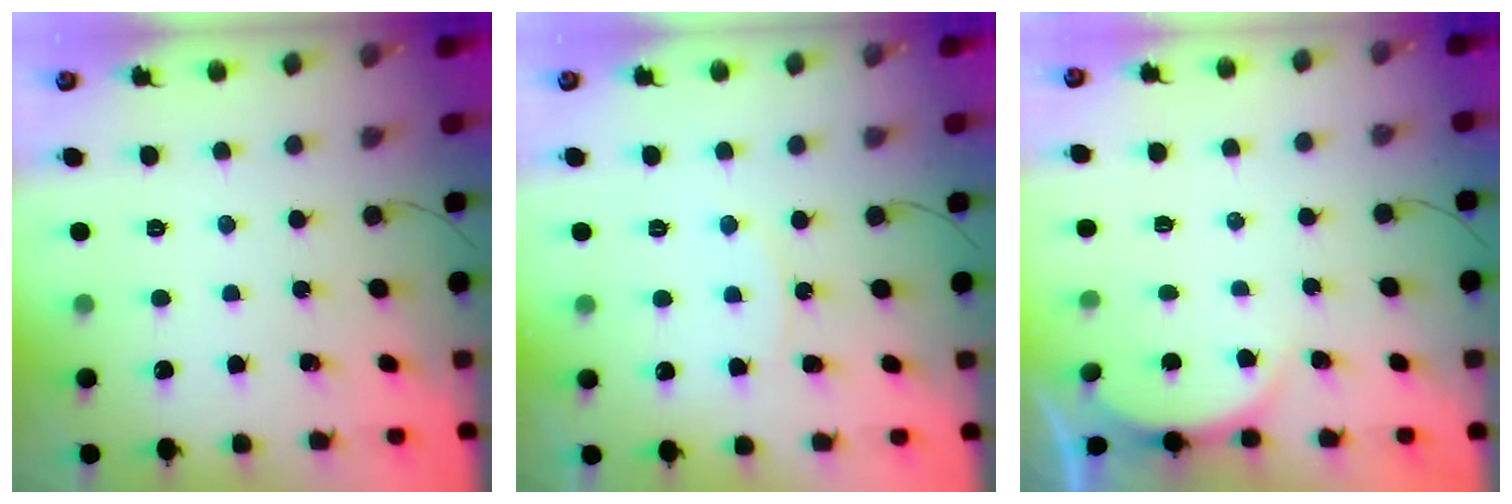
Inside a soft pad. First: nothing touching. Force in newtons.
{"total": 5.3, "press": 5.3, "slide": 0.5}
{"total": 2.3, "press": 2.2, "slide": 0.6}